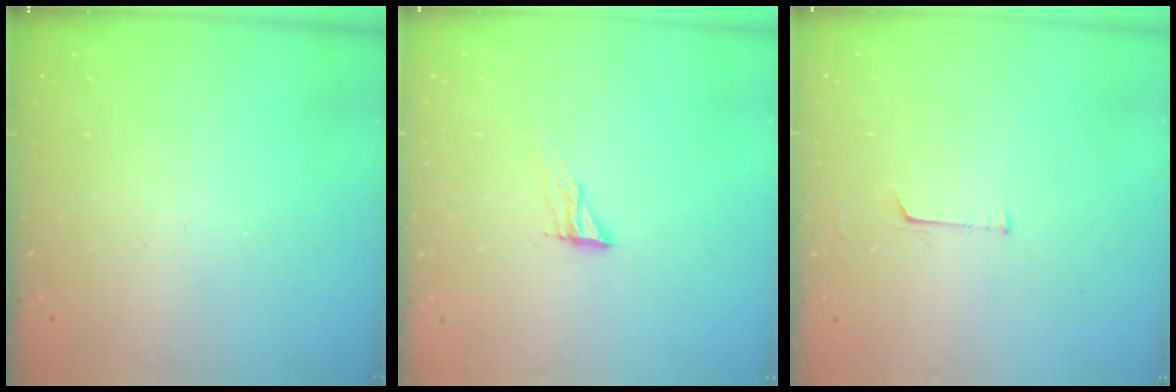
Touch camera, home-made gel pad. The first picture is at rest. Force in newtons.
{"total": 4.5, "press": 4.4, "slide": 0.4}
{"total": 4.6, "press": 4.6, "slide": 0.3}